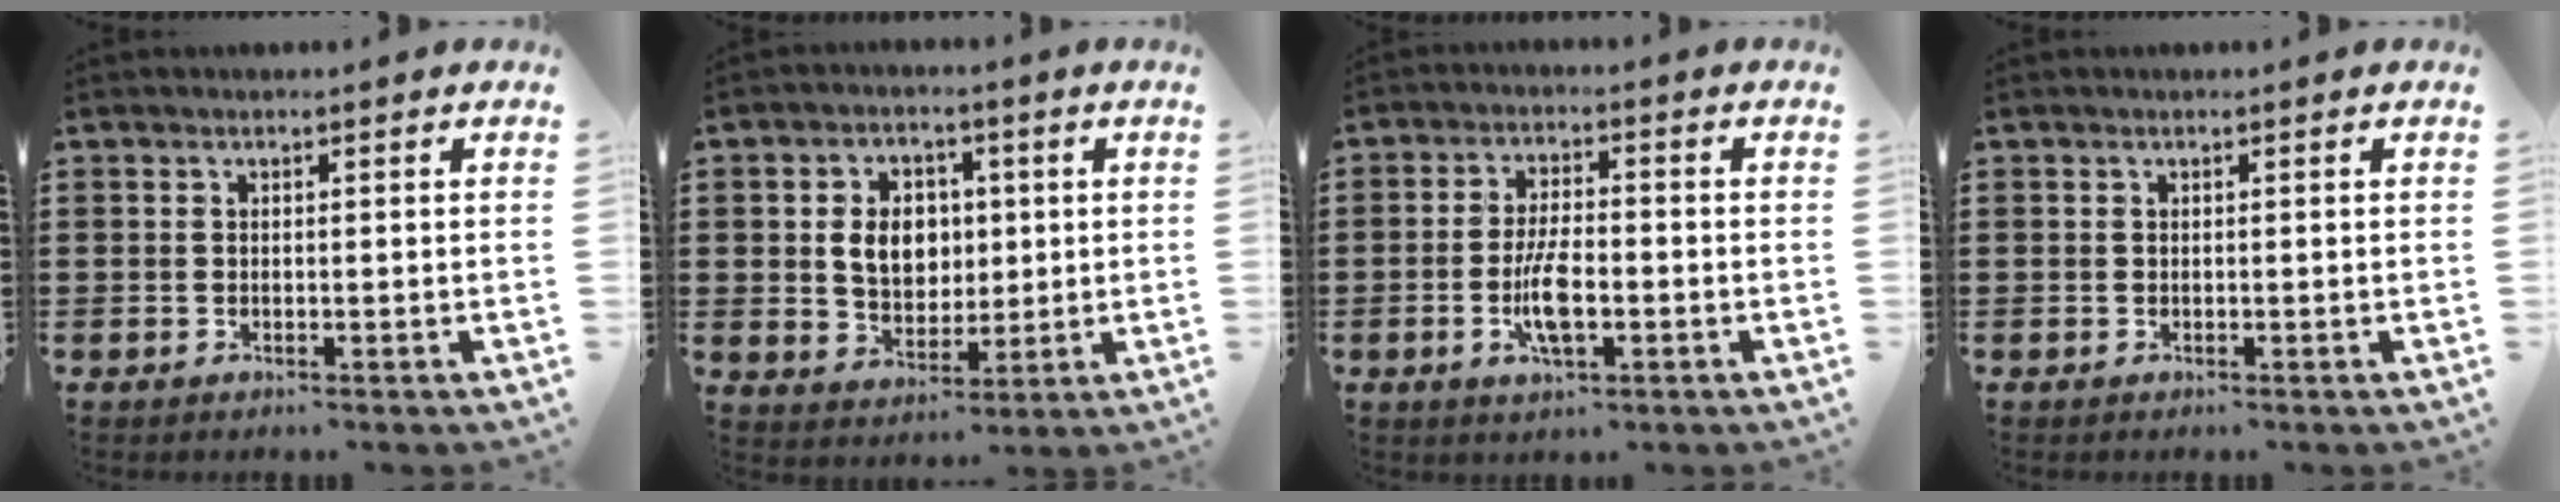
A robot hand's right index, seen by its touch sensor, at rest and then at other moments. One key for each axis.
{"total": 6.8, "fx": 0.7, "fy": 5.4, "fz": 4.2, "tx": -0.081, "ty": 0.011, "tz": 0.009}
{"total": 6.8, "fx": -1.8, "fy": 2.3, "fz": 6.1, "tx": -0.131, "ty": -0.003, "tz": -0.038}
{"total": 0.0}